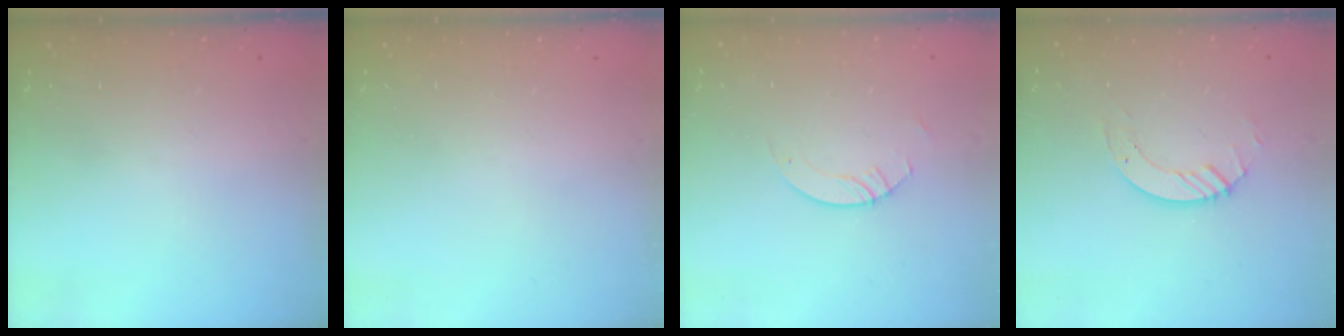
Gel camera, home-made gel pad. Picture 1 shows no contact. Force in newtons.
{"total": 0.0}
{"total": 3.0, "press": 3.0, "slide": 0.3}
{"total": 5.2, "press": 5.2, "slide": 0.3}